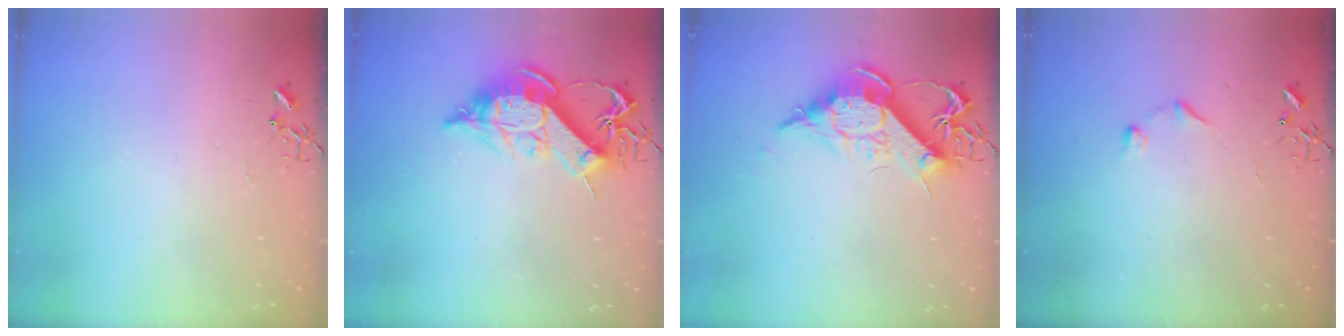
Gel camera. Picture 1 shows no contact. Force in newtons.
{"total": 14.4, "press": 14.4, "slide": 1.2}
{"total": 12.6, "press": 12.6, "slide": 1.2}
{"total": 6.7, "press": 6.7, "slide": 0.7}